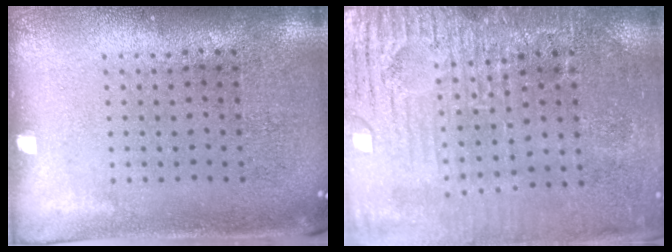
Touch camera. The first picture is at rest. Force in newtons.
{"total": 3.6, "press": 3.5, "slide": 0.4}